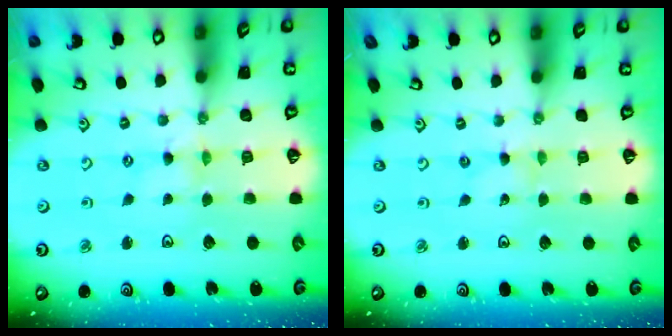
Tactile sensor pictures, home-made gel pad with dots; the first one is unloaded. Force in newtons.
{"total": 0.0}